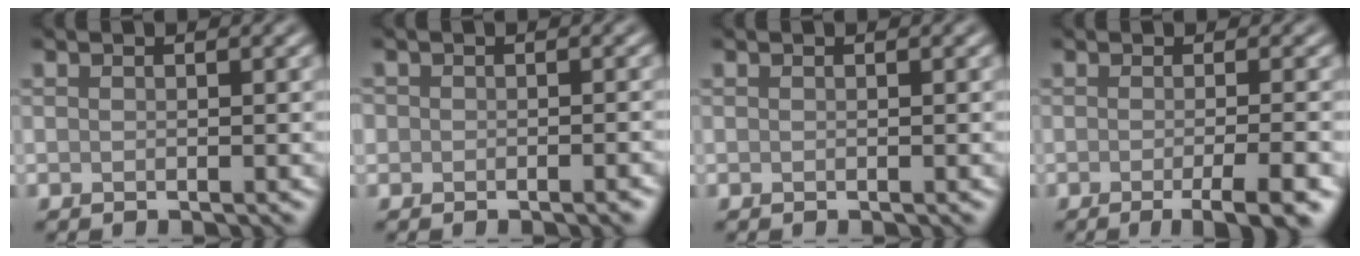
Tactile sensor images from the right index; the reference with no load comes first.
{"total": 1.5, "force": [-0.5, 1.2, 0.7], "torque": [0.002, -0.003, -0.007]}
{"total": 0.0}
{"total": 4.6, "force": [-1.8, 1.0, 4.1], "torque": [-0.049, -0.006, -0.027]}